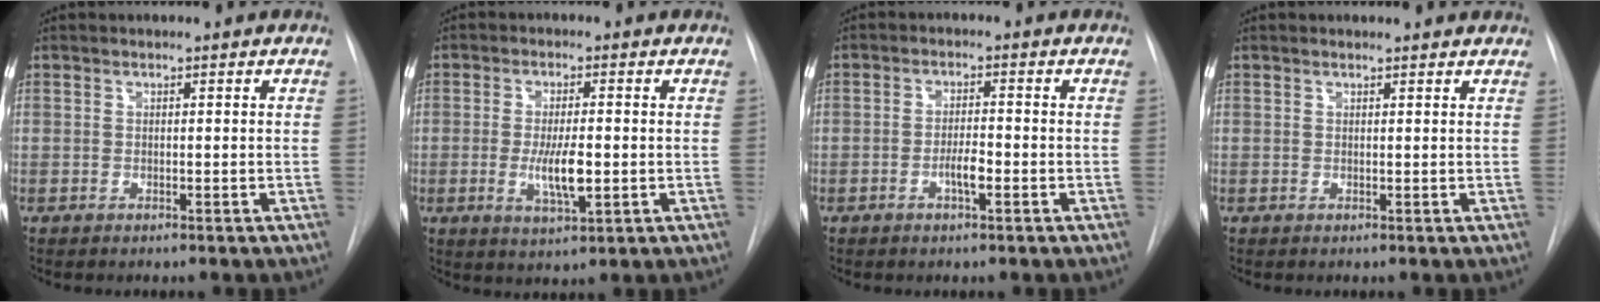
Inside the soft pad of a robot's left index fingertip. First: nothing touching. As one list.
[{"total": 6.0, "force": [-0.9, 1.5, 5.7], "torque": [-0.109, -0.011, -0.015]}, {"total": 3.0, "force": [-1.3, 0.6, 2.6], "torque": [-0.046, 0.001, -0.024]}, {"total": 2.9, "force": [2.8, 0.6, 0.4], "torque": [-0.012, 0.008, 0.022]}]